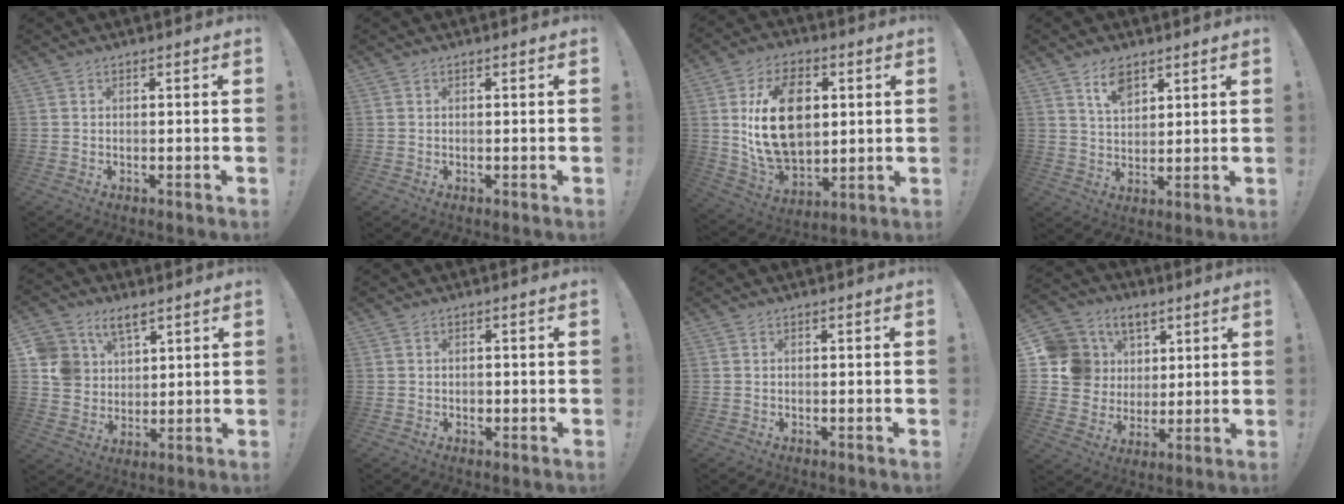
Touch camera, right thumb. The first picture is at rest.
{"total": 0.0}
{"total": 20.7, "force": [3.6, 14.3, 14.6], "torque": [-0.251, -0.006, 0.065]}
{"total": 6.7, "force": [4.3, 3.3, 3.9], "torque": [-0.067, -0.017, 0.077]}
{"total": 10.1, "force": [6.4, 7.1, 3.1], "torque": [-0.061, -0.034, 0.131]}
{"total": 1.0, "force": [-0.5, 0.8, 0.3], "torque": [-0.003, 0.001, -0.010]}
{"total": 0.0}
{"total": 13.8, "force": [4.7, 12.4, 3.7], "torque": [-0.046, -0.015, 0.115]}